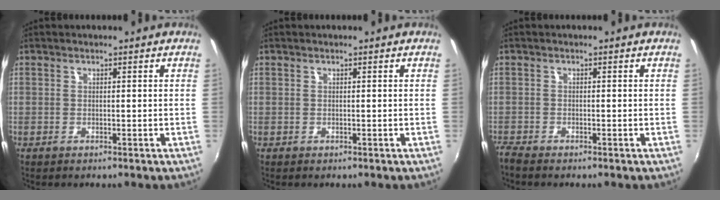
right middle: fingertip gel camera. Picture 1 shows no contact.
{"total": 0.0}
{"total": 2.0, "force": [-1.9, 0.2, 0.6], "torque": [-0.019, -0.010, -0.039]}